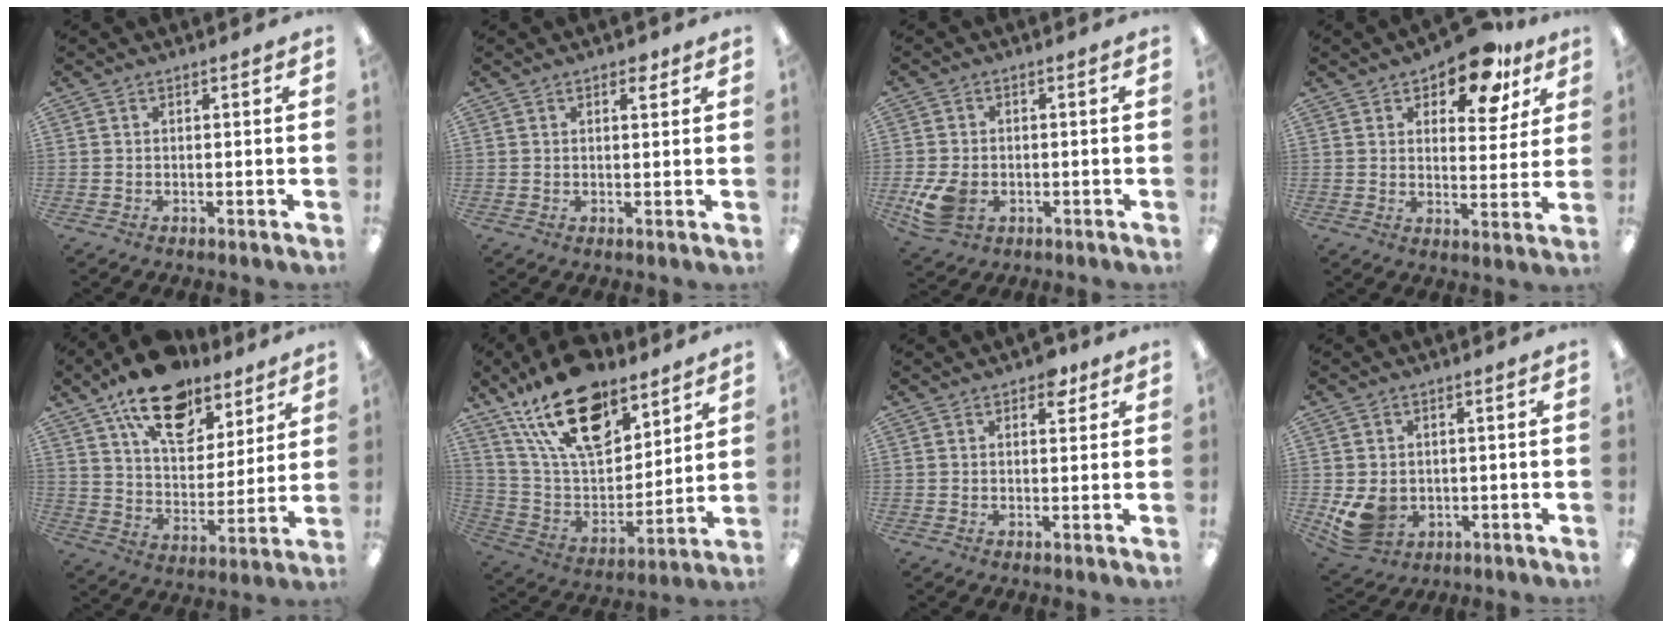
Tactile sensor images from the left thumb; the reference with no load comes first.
{"total": 2.5, "force": [1.6, 1.2, 1.5], "torque": [-0.007, -0.006, 0.022]}
{"total": 7.7, "force": [-2.3, 5.6, 4.8], "torque": [-0.105, 0.001, -0.040]}
{"total": 12.0, "force": [8.8, 5.2, 6.3], "torque": [-0.088, -0.044, 0.152]}
{"total": 19.0, "force": [13.1, 9.8, 9.6], "torque": [-0.157, -0.068, 0.229]}
{"total": 21.8, "force": [14.5, 10.9, 12.2], "torque": [-0.226, -0.074, 0.257]}
{"total": 3.6, "force": [2.1, 2.0, 2.1], "torque": [-0.014, -0.007, 0.031]}
{"total": 7.8, "force": [-0.9, 6.4, 4.3], "torque": [-0.099, 0.007, -0.012]}